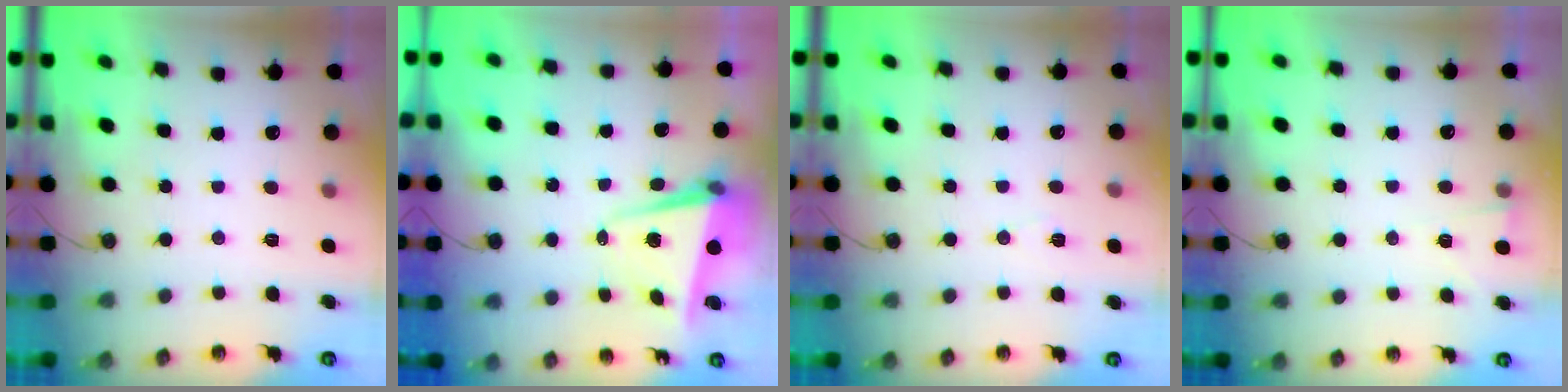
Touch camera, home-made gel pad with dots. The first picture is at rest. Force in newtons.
{"total": 5.3, "press": 4.9, "slide": 2.1}
{"total": 5.9, "press": 3.9, "slide": 4.4}
{"total": 2.7, "press": 2.3, "slide": 1.5}